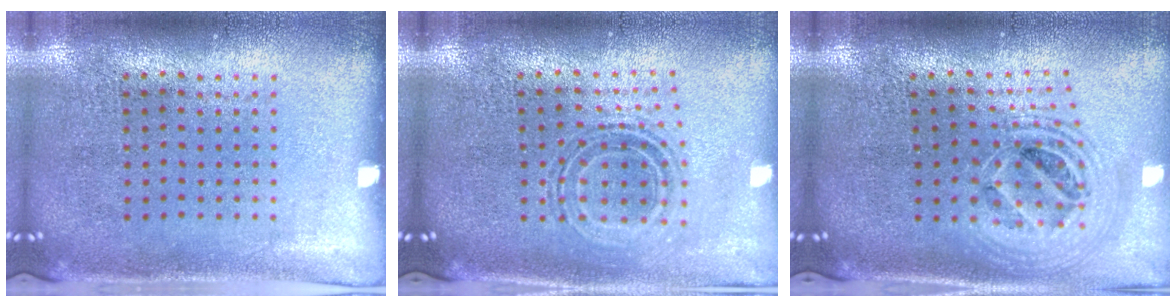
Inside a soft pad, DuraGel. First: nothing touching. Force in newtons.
{"total": 0.8, "press": 0.7, "slide": 0.3}
{"total": 2.2, "press": 1.7, "slide": 1.4}